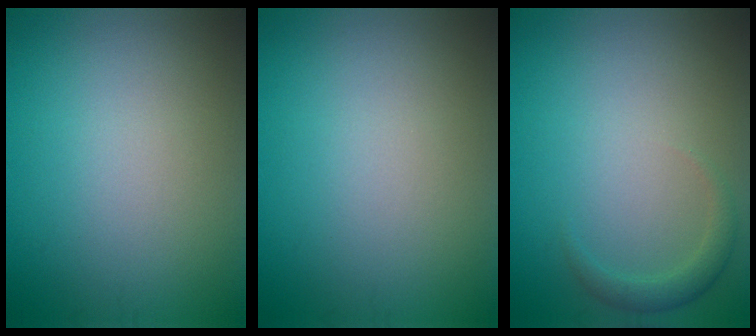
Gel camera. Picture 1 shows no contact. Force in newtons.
{"total": 0.0}
{"total": 1.6, "press": 1.6, "slide": 0.2}